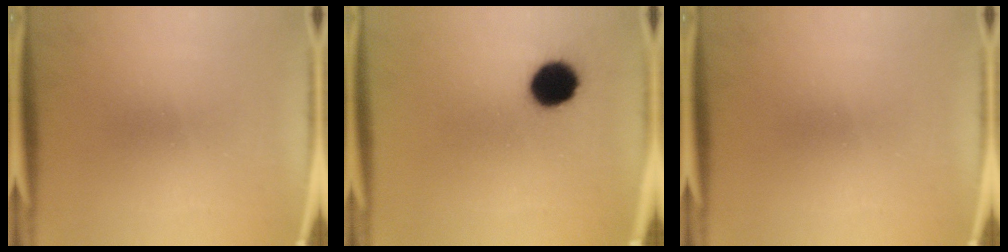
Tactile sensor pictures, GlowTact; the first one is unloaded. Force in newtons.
{"total": 9.7}
{"total": 0.0}